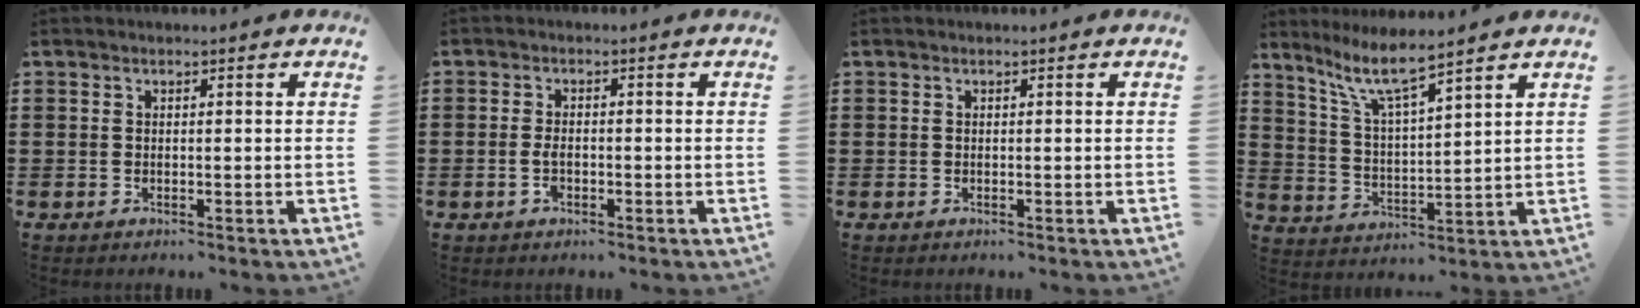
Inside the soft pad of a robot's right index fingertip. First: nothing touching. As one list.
[{"total": 2.3, "force": [-0.7, 1.1, 1.9], "torque": [-0.045, -0.003, -0.015]}, {"total": 0.0}, {"total": 6.5, "force": [5.5, 0.0, 3.6], "torque": [-0.088, -0.025, 0.095]}]